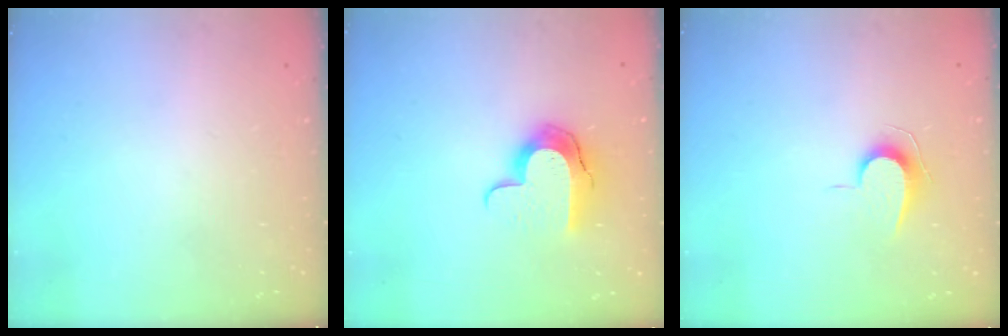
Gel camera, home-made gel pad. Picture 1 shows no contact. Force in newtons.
{"total": 10.8, "press": 10.7, "slide": 0.7}
{"total": 7.0, "press": 7.0, "slide": 0.7}